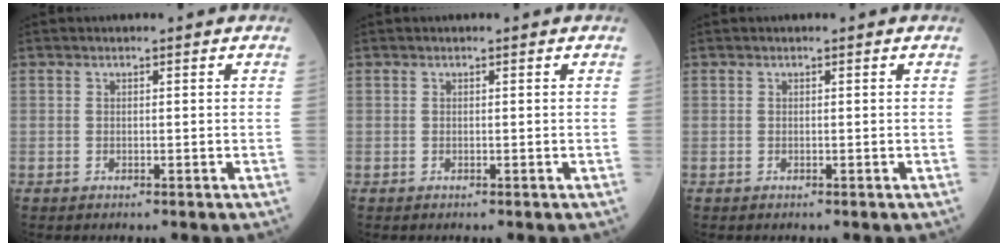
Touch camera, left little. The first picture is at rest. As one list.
[{"total": 0.0}, {"total": 0.0}]